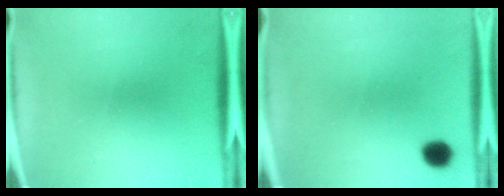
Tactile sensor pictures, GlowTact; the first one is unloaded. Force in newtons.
{"total": 5.5}